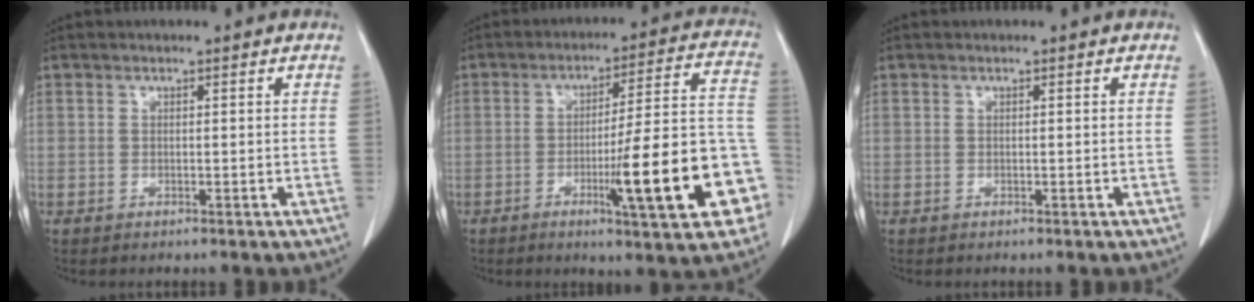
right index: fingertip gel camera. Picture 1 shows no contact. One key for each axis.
{"total": 17.4, "fx": -6.0, "fy": 1.4, "fz": 16.2, "tx": -0.188, "ty": 0.018, "tz": -0.077}
{"total": 0.0}